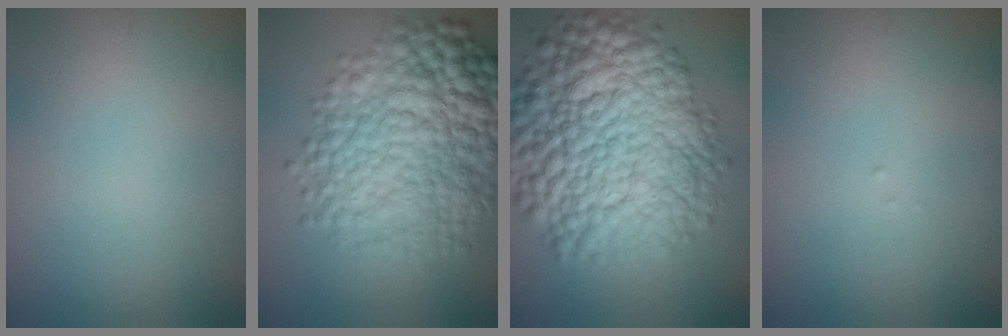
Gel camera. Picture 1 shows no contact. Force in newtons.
{"total": 11.5, "press": 11.5, "slide": 0.1}
{"total": 15.5, "press": 15.5, "slide": 0.6}
{"total": 0.0}